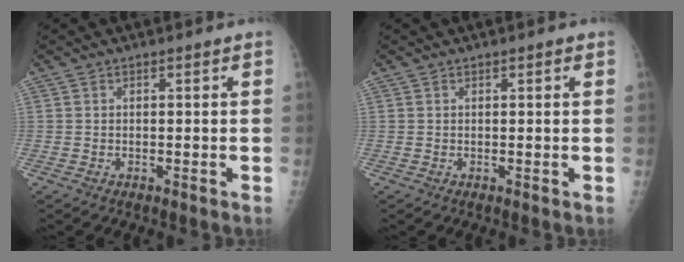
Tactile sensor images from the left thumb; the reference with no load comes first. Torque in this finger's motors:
{"motor_torque": [-0.19, 0.01, -0.07, 0.14, 0.03]}